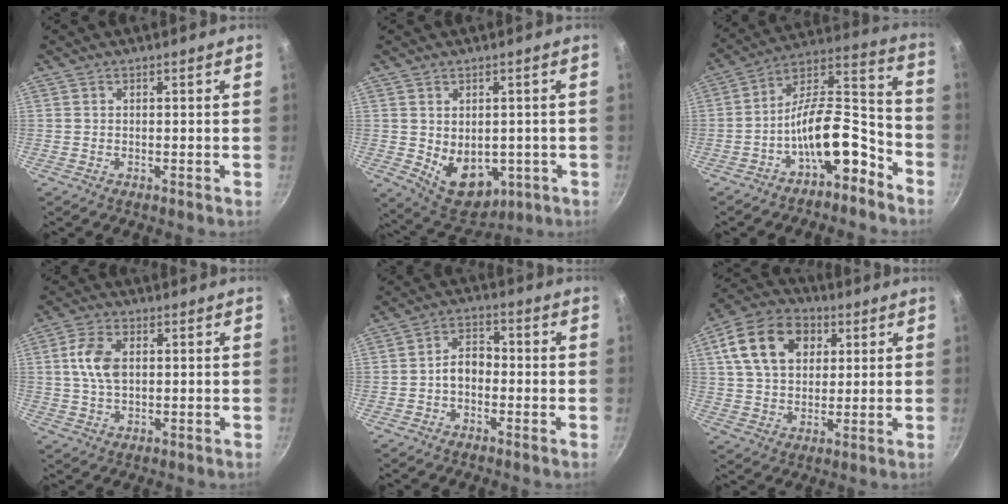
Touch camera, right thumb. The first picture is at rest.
{"total": 10.8, "force": [-1.6, 7.6, 7.6], "torque": [-0.081, -0.014, 0.003]}
{"total": 14.8, "force": [-7.9, 6.4, 10.8], "torque": [-0.139, 0.100, -0.131]}
{"total": 7.2, "force": [1.1, 4.5, 5.5], "torque": [-0.100, 0.007, 0.019]}
{"total": 5.3, "force": [-1.3, 3.6, 3.6], "torque": [-0.039, 0.028, -0.030]}
{"total": 16.1, "force": [5.4, 11.5, 9.9], "torque": [-0.157, 0.006, 0.081]}